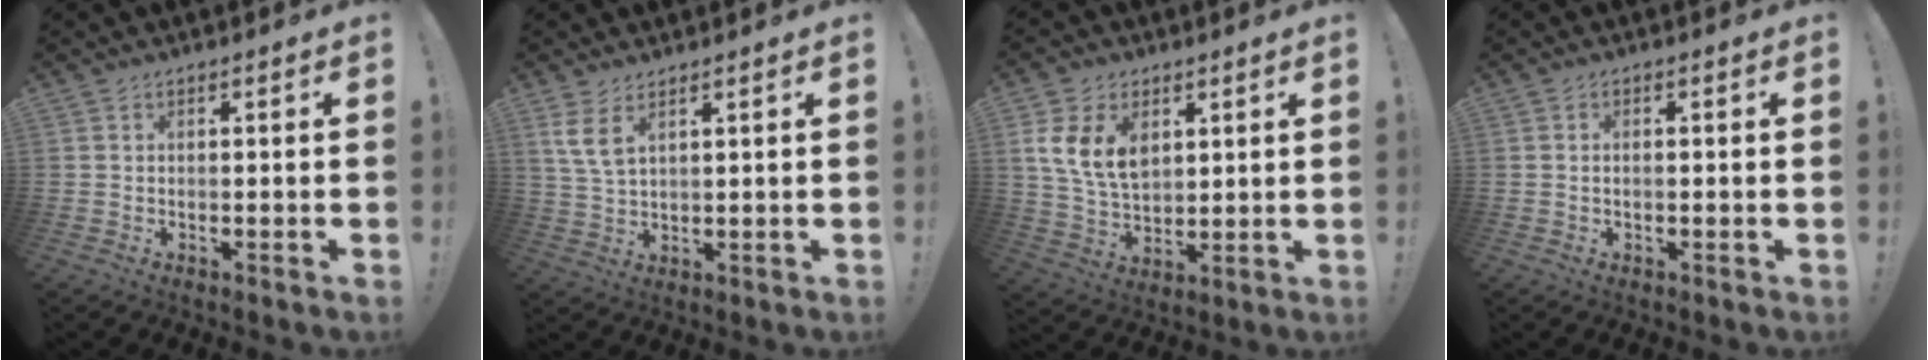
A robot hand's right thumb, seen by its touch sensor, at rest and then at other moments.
{"total": 5.7, "force": [3.1, 2.2, 4.2], "torque": [-0.076, -0.014, 0.060]}
{"total": 12.6, "force": [4.7, 8.6, 7.9], "torque": [-0.142, -0.014, 0.091]}
{"total": 0.9, "force": [-0.5, 0.5, 0.6], "torque": [-0.018, 0.006, -0.007]}